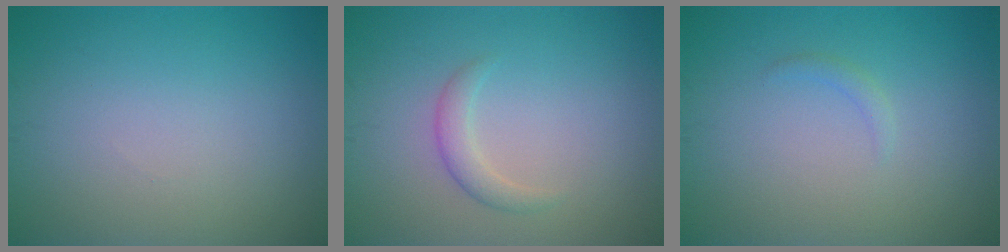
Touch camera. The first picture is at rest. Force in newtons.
{"total": 1.6, "press": 1.6, "slide": 0.2}
{"total": 0.7, "press": 0.7, "slide": 0.1}